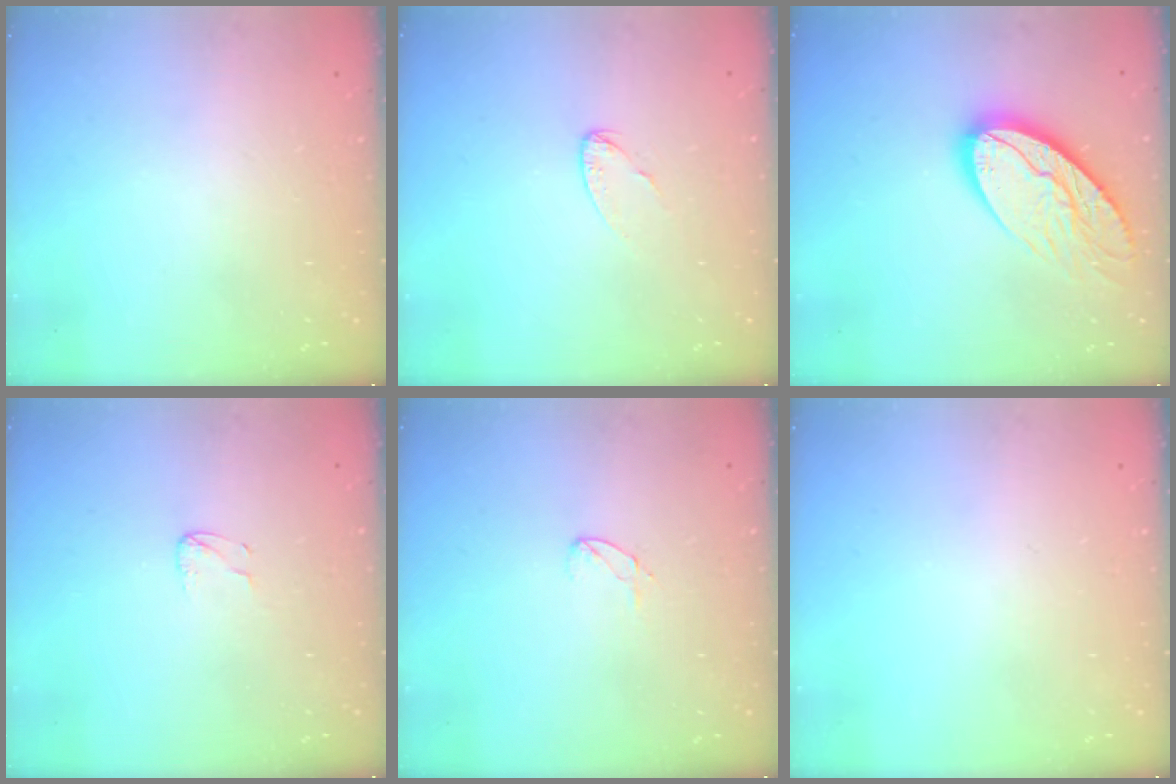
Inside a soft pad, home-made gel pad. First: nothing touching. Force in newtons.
{"total": 3.9, "press": 3.9, "slide": 0.4}
{"total": 14.6, "press": 14.5, "slide": 1.4}
{"total": 3.3, "press": 3.3, "slide": 0.3}
{"total": 3.7, "press": 3.7, "slide": 0.3}
{"total": 0.0}